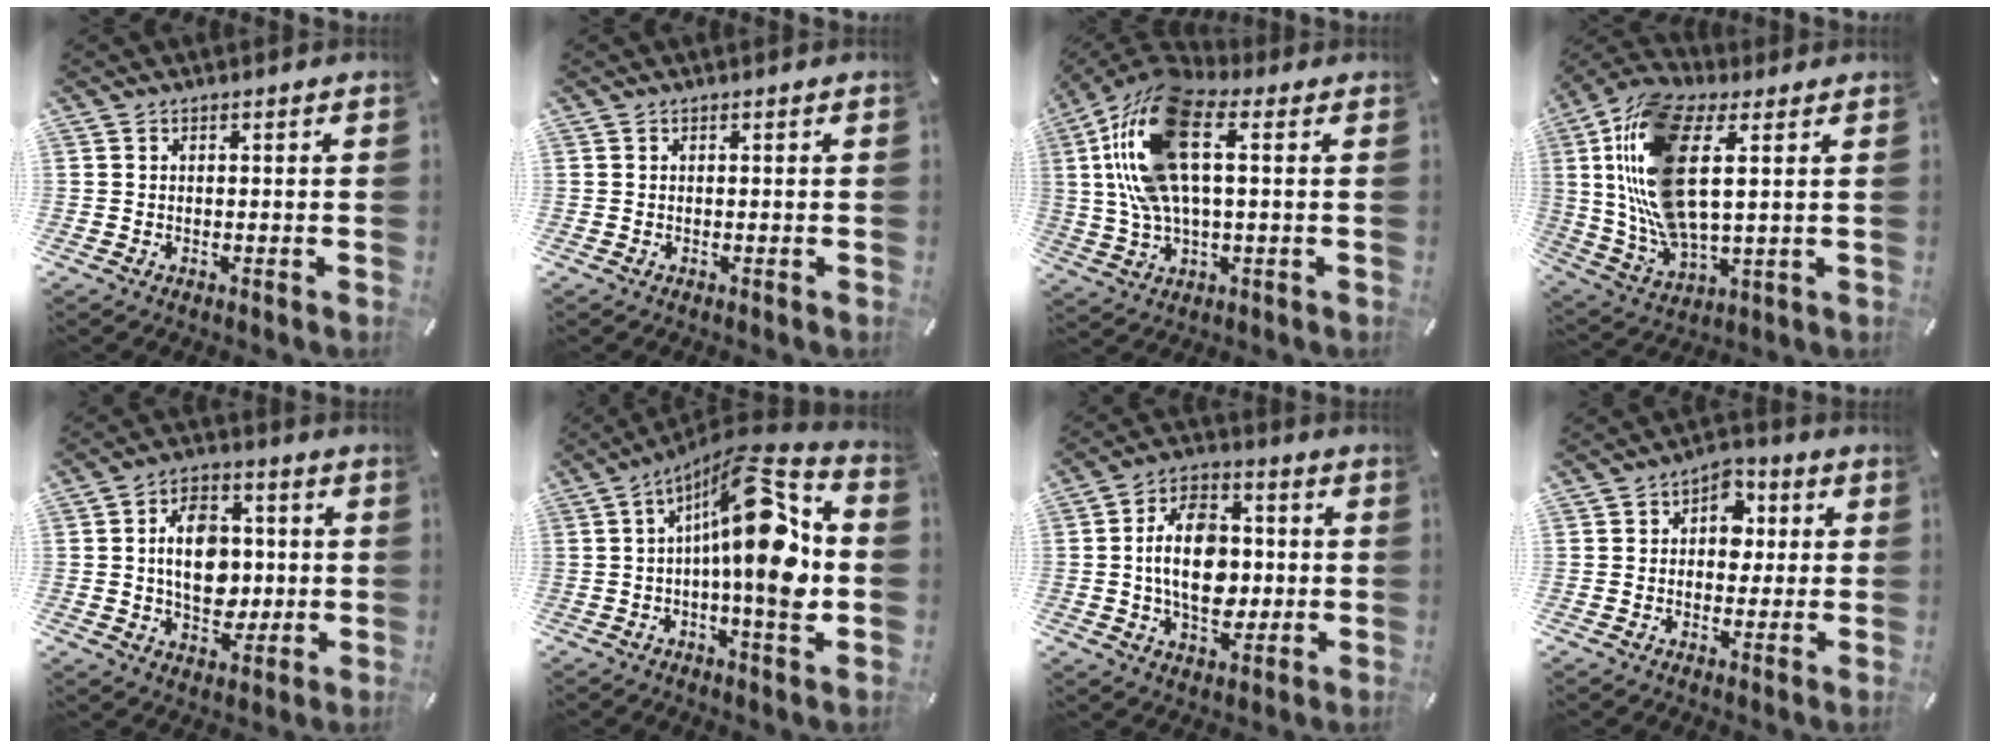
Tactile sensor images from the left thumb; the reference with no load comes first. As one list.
[{"total": 0.0}, {"total": 19.5, "force": [4.8, 9.1, 16.6], "torque": [-0.354, 0.002, 0.083]}, {"total": 17.9, "force": [5.1, 8.4, 15.0], "torque": [-0.351, -0.015, 0.085]}, {"total": 12.6, "force": [0.2, 9.3, 8.5], "torque": [-0.134, 0.012, 0.006]}, {"total": 21.8, "force": [1.5, 7.1, 20.6], "torque": [-0.316, -0.017, 0.019]}, {"total": 15.0, "force": [-0.3, 10.1, 11.0], "torque": [-0.214, 0.008, -0.005]}, {"total": 7.4, "force": [0.9, 6.0, 4.3], "torque": [-0.045, 0.005, 0.009]}]